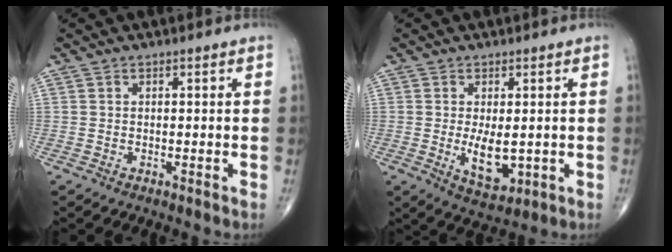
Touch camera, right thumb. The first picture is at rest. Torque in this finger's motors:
{"motor_torque": [0.13, -0.03, 0.82, 0.32, 0.19]}